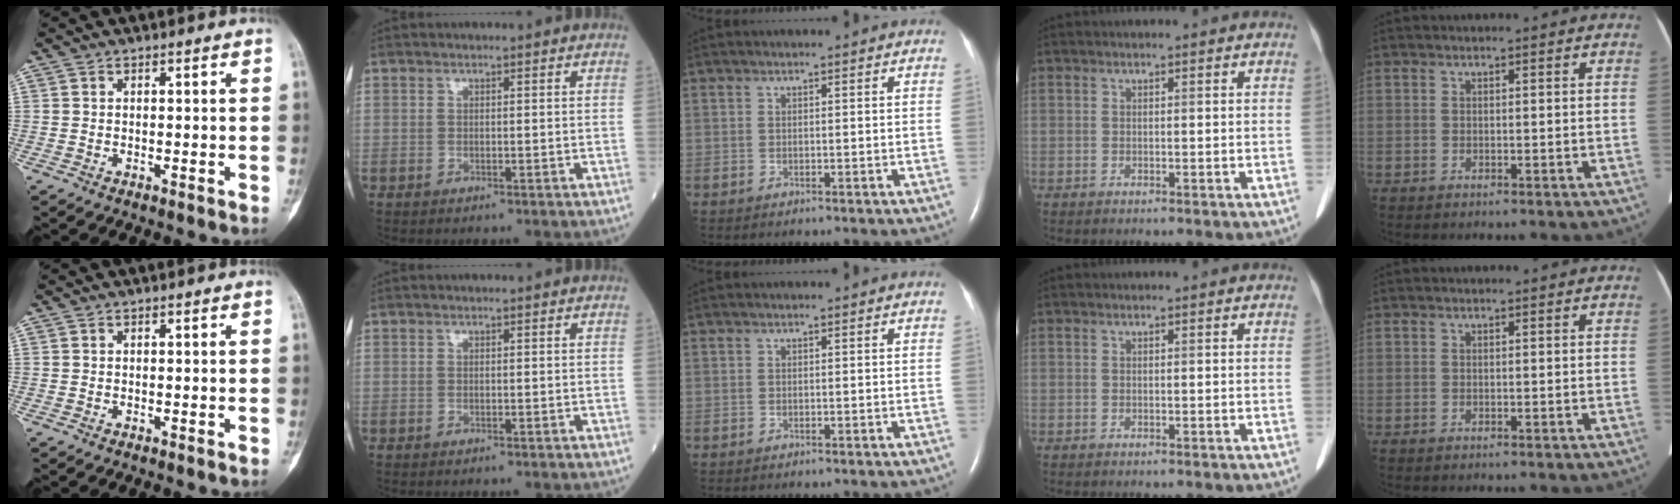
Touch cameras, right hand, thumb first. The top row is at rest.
{}